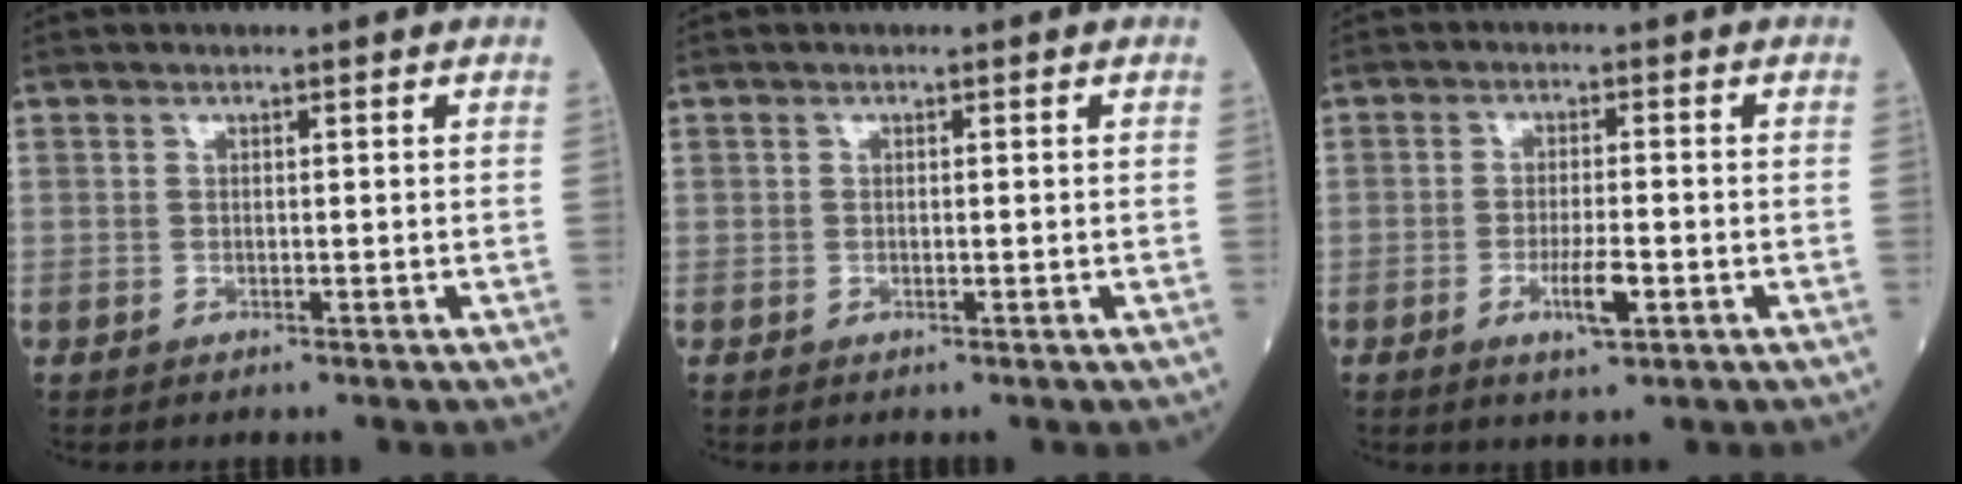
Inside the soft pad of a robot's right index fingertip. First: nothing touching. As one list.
[{"total": 0.8, "force": [-0.1, 0.4, 0.7], "torque": [-0.023, 0.000, 0.000]}, {"total": 5.1, "force": [-2.0, 1.1, 4.5], "torque": [-0.087, -0.004, -0.029]}]